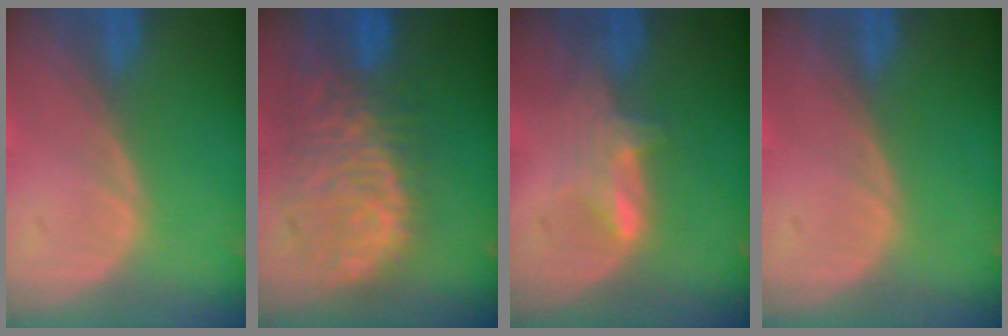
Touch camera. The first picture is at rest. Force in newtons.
{"total": 11.1, "press": 9.6, "slide": 5.6}
{"total": 3.3, "press": 3.3, "slide": 0.4}
{"total": 0.0}